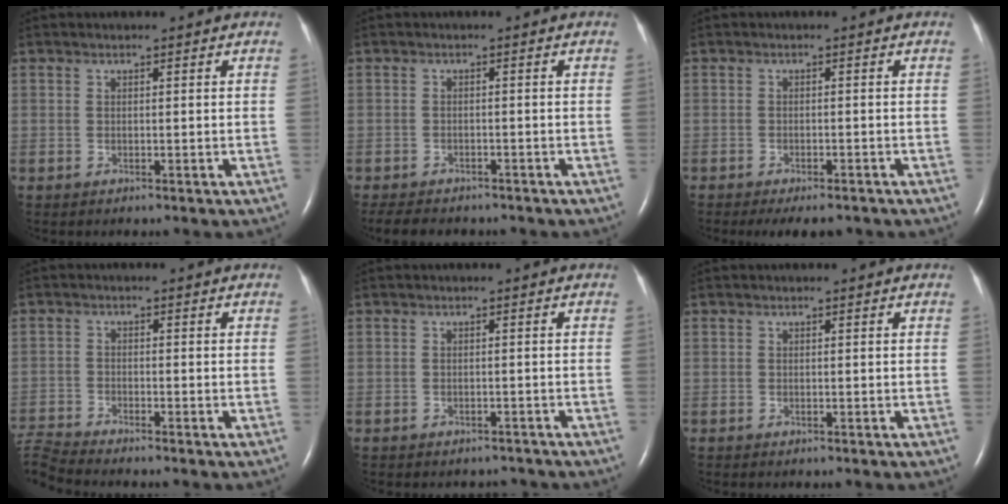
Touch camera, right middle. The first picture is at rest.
{"total": 8.5, "force": [-7.2, 3.1, 3.2], "torque": [-0.058, -0.003, -0.093]}
{"total": 6.1, "force": [-5.0, 2.2, 2.8], "torque": [-0.032, -0.006, -0.064]}
{"total": 5.4, "force": [-5.3, -0.8, 0.7], "torque": [-0.026, -0.015, -0.102]}
{"total": 3.8, "force": [-3.4, 1.6, 0.6], "torque": [-0.008, 0.003, -0.039]}
{"total": 0.0}